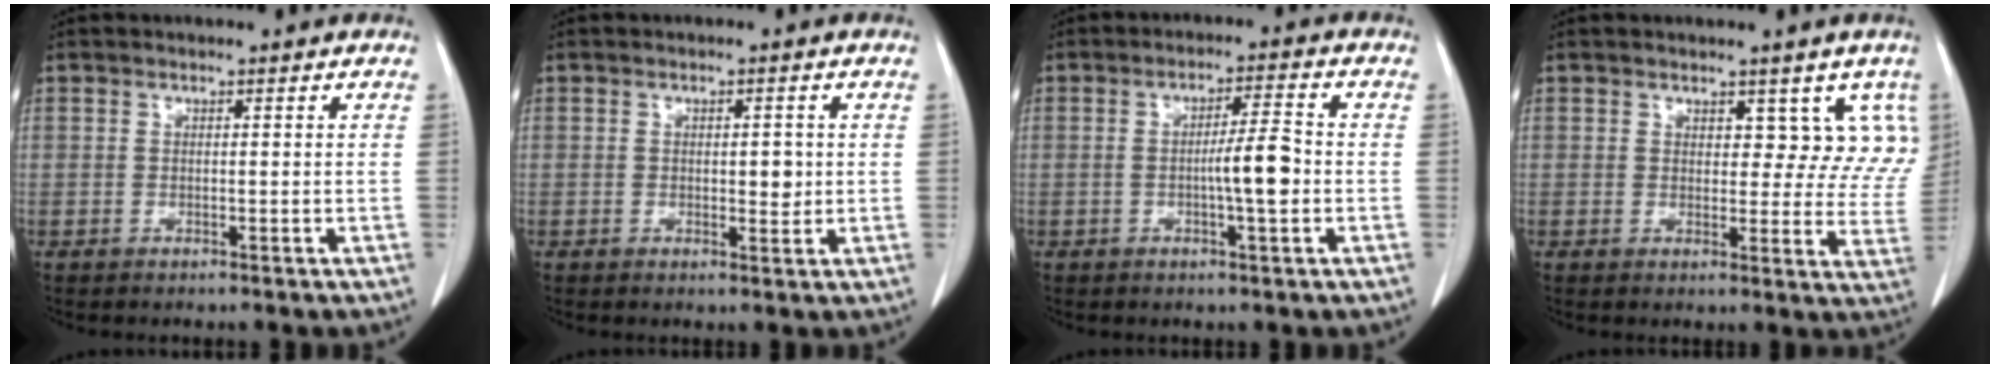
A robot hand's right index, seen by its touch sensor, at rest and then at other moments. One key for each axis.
{"total": 2.6, "fx": 0.1, "fy": 1.2, "fz": 2.3, "tx": -0.032, "ty": -0.001, "tz": 0.005}
{"total": 5.9, "fx": -1.0, "fy": 0.3, "fz": 5.8, "tx": -0.096, "ty": 0.004, "tz": -0.016}
{"total": 7.3, "fx": 4.5, "fy": 4.2, "fz": 3.8, "tx": -0.013, "ty": -0.007, "tz": 0.043}